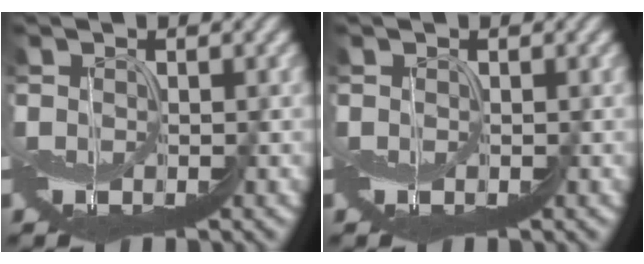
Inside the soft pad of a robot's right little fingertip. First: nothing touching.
{"total": 0.0}